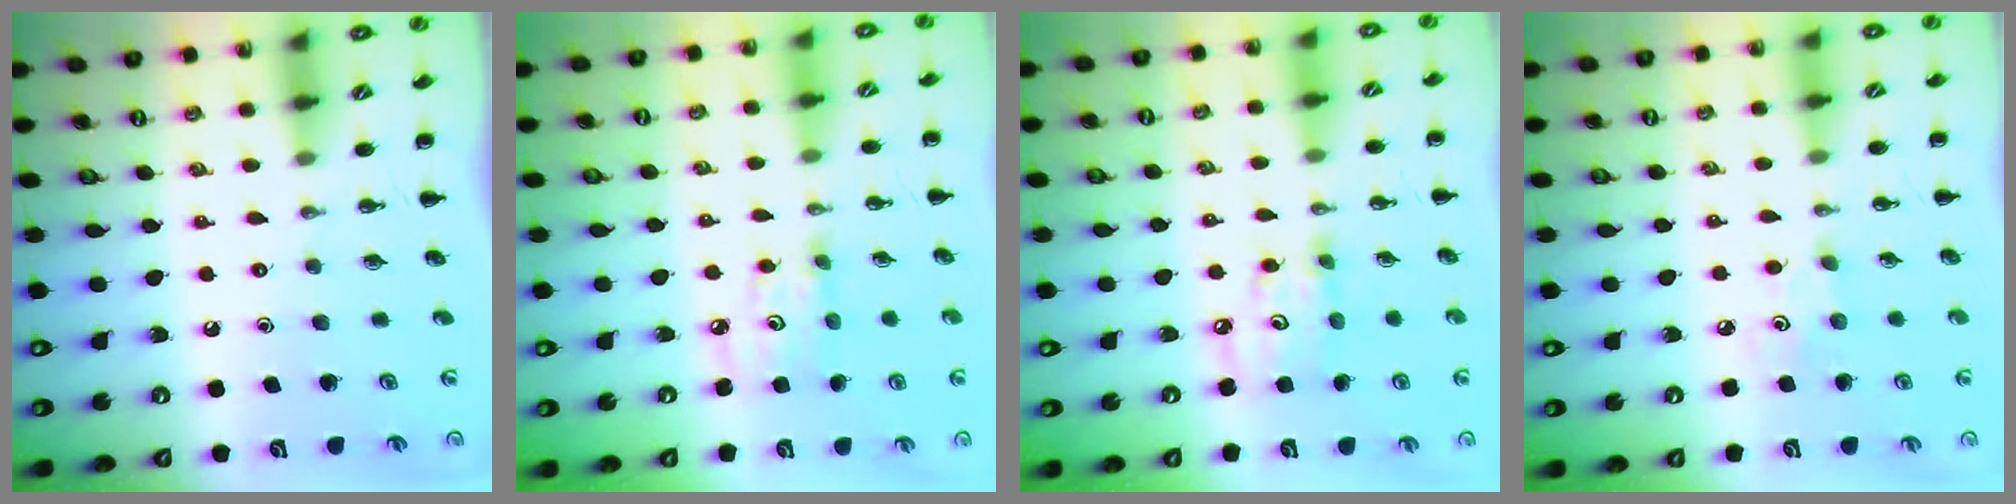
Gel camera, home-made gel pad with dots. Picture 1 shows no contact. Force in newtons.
{"total": 3.6, "press": 3.6, "slide": 0.5}
{"total": 5.8, "press": 5.7, "slide": 0.9}
{"total": 2.6, "press": 2.5, "slide": 0.8}